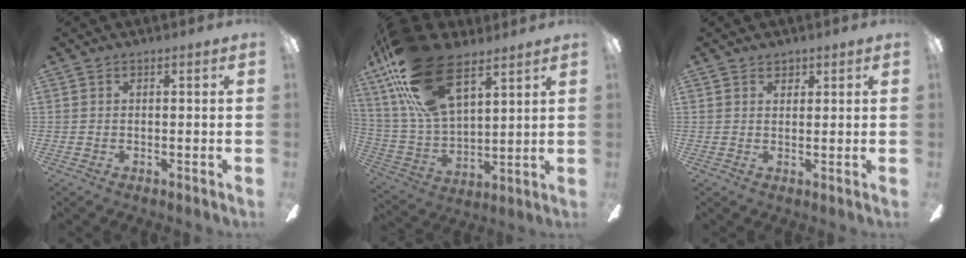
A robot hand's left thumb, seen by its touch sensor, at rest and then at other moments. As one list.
[{"total": 24.0, "force": [14.3, 11.1, 15.7], "torque": [-0.329, -0.059, 0.255]}, {"total": 1.8, "force": [1.4, 1.0, 0.4], "torque": [0.000, -0.001, 0.025]}]